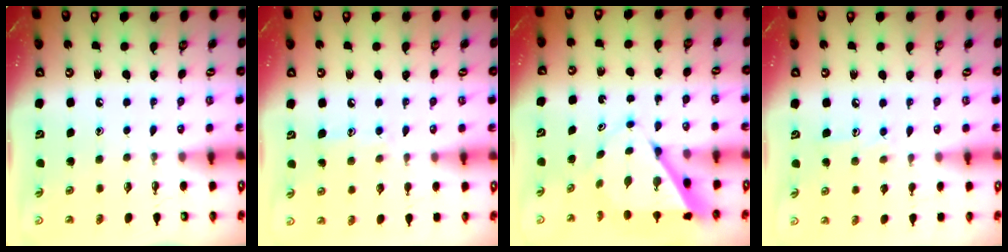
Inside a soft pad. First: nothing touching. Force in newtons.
{"total": 7.3, "press": 7.3, "slide": 0.5}
{"total": 7.2, "press": 7.2, "slide": 0.7}
{"total": 8.1, "press": 8.0, "slide": 0.5}